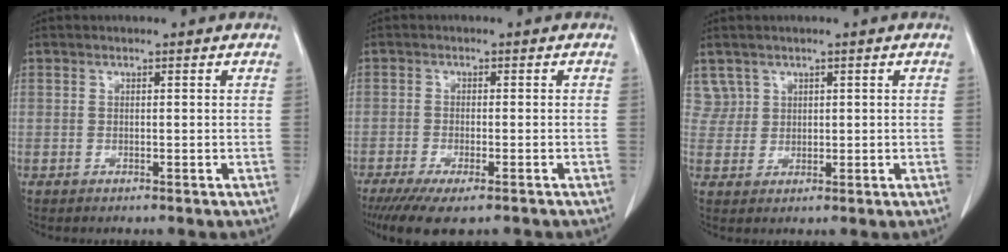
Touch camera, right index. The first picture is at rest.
{"total": 9.3, "force": [-7.1, 1.9, 5.8], "torque": [-0.080, -0.017, -0.107]}
{"total": 3.0, "force": [1.7, 2.4, -0.4], "torque": [0.018, 0.009, 0.032]}